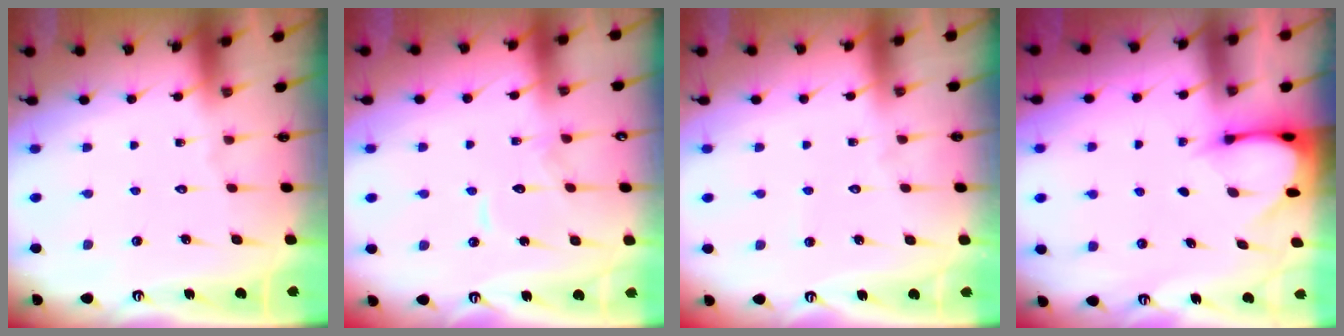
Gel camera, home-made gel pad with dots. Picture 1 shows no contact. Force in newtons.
{"total": 10.7, "press": 10.7, "slide": 0.6}
{"total": 2.3, "press": 2.3, "slide": 0.3}
{"total": 3.0, "press": 3.0, "slide": 0.2}